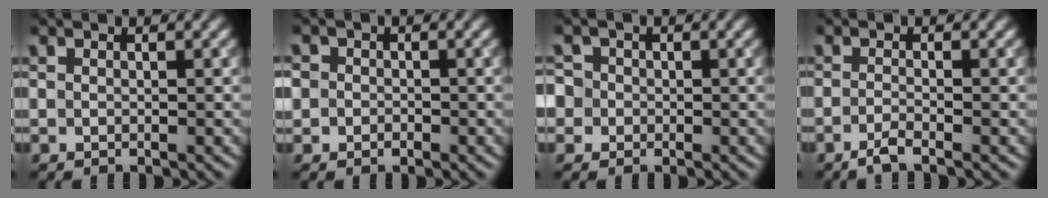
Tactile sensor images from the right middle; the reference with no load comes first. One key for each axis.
{"total": 2.7, "fx": 0.1, "fy": 2.6, "fz": 1.0, "tx": 0.004, "ty": 0.013, "tz": -0.031}
{"total": 3.7, "fx": -0.3, "fy": 3.5, "fz": 1.1, "tx": -0.008, "ty": 0.025, "tz": -0.030}
{"total": 1.8, "fx": -1.1, "fy": 0.4, "fz": 1.3, "tx": -0.020, "ty": -0.001, "tz": -0.031}